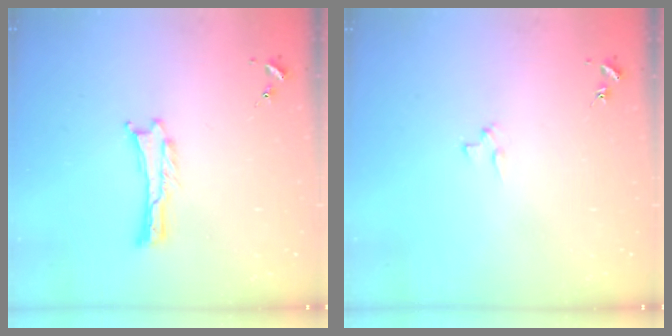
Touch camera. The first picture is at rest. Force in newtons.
{"total": 1.9, "press": 1.9, "slide": 0.2}